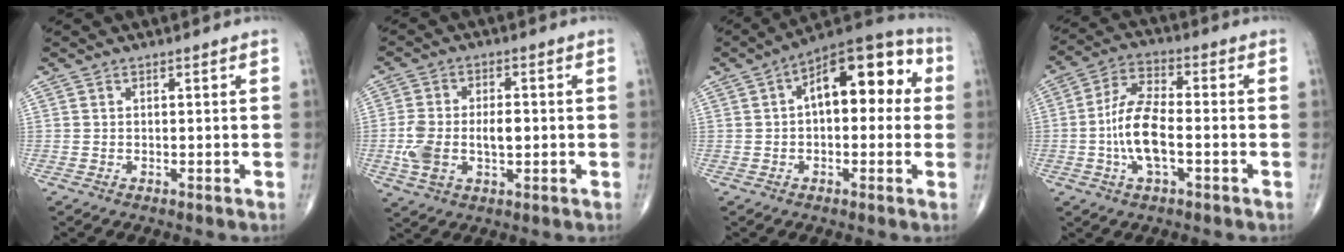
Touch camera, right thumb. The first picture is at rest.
{"total": 9.9, "force": [-1.1, 5.7, 8.1], "torque": [-0.162, 0.017, -0.015]}
{"total": 15.5, "force": [2.6, 7.9, 13.0], "torque": [-0.151, 0.042, 0.028]}
{"total": 10.5, "force": [-2.2, 4.4, 9.3], "torque": [-0.189, 0.025, -0.045]}